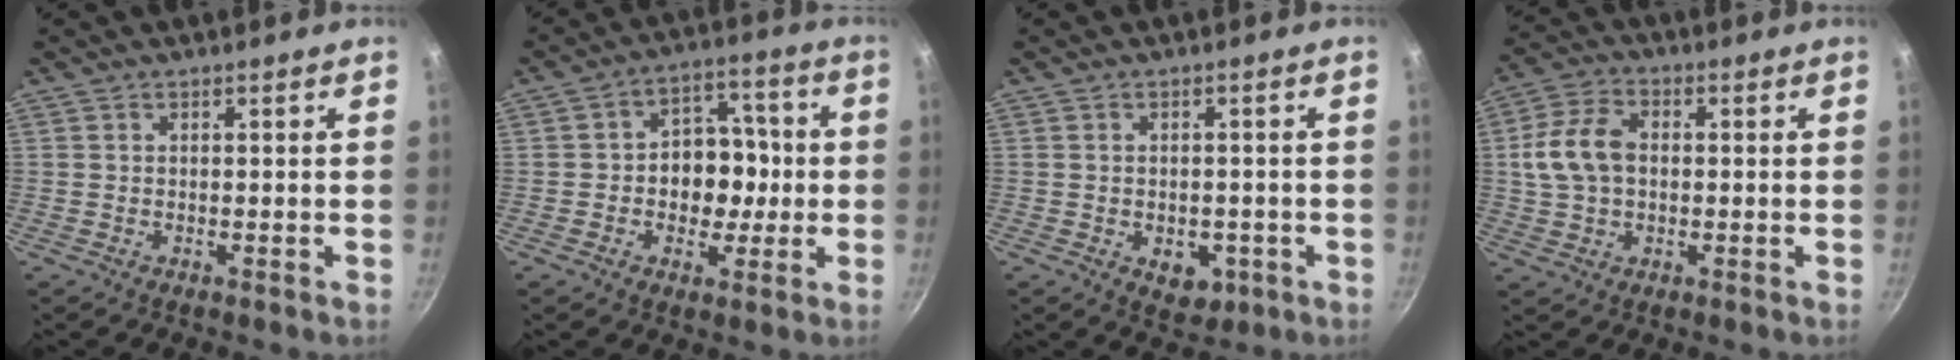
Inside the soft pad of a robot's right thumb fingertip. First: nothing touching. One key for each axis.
{"total": 10.8, "fx": -0.9, "fy": 8.5, "fz": 6.6, "tx": -0.035, "ty": 0.022, "tz": -0.024}
{"total": 5.6, "fx": -2.0, "fy": 3.9, "fz": 3.6, "tx": -0.029, "ty": 0.005, "tz": -0.017}
{"total": 10.1, "fx": 0.6, "fy": 7.0, "fz": 7.2, "tx": -0.131, "ty": 0.020, "tz": 0.006}